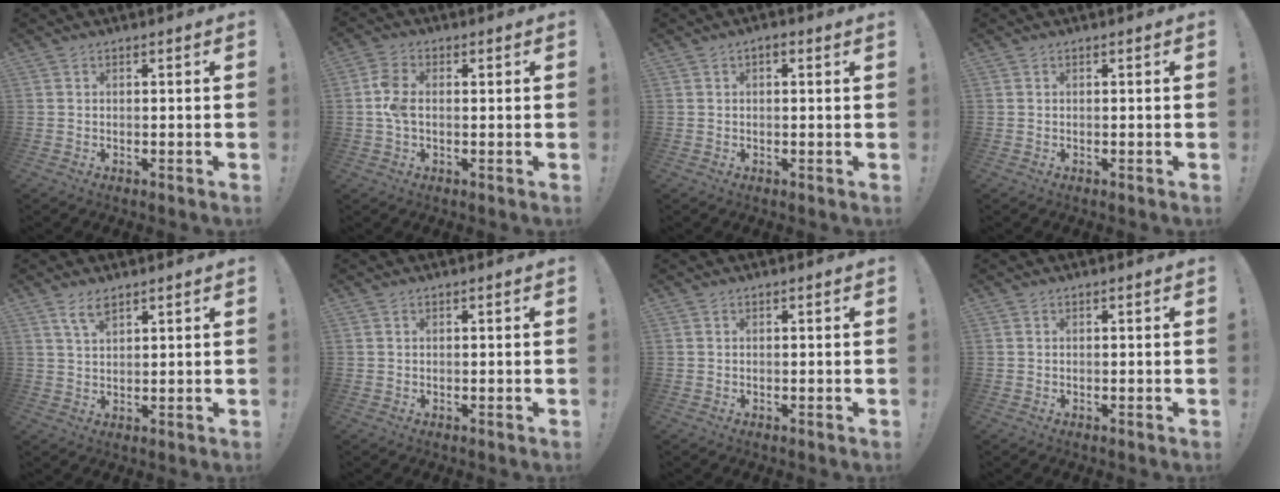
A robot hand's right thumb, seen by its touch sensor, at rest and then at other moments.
{"total": 6.4, "force": [0.0, 3.8, 5.2], "torque": [-0.111, 0.008, -0.001]}
{"total": 1.1, "force": [0.2, 0.3, 1.0], "torque": [-0.020, 0.002, 0.003]}
{"total": 0.0}
{"total": 4.4, "force": [2.9, 1.7, 2.8], "torque": [-0.054, -0.012, 0.053]}
{"total": 0.0}
{"total": 0.0}
{"total": 0.0}